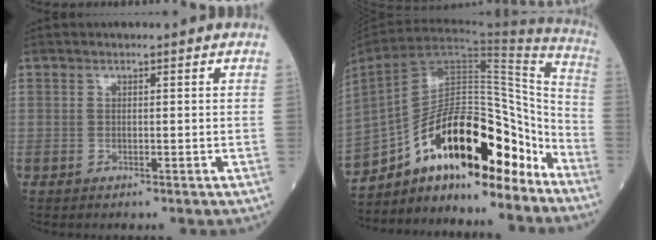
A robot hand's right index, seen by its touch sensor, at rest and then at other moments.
{"total": 23.0, "force": [-15.6, 7.5, 15.2], "torque": [-0.258, 0.032, -0.252]}